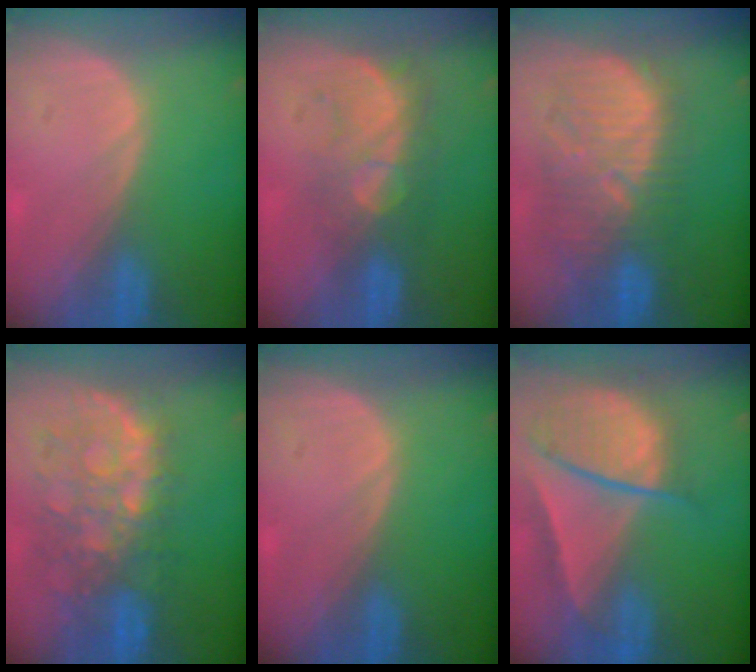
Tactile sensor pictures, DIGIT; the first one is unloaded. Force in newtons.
{"total": 7.6, "press": 7.1, "slide": 2.8}
{"total": 11.0, "press": 10.6, "slide": 2.7}
{"total": 10.4, "press": 9.4, "slide": 4.6}
{"total": 0.0}
{"total": 9.6, "press": 8.1, "slide": 5.1}